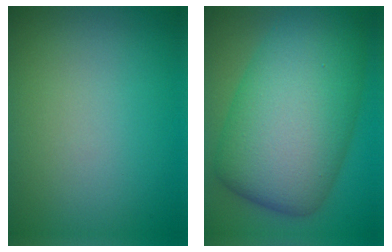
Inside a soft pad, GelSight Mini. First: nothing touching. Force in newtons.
{"total": 13.3, "press": 13.3, "slide": 0.0}